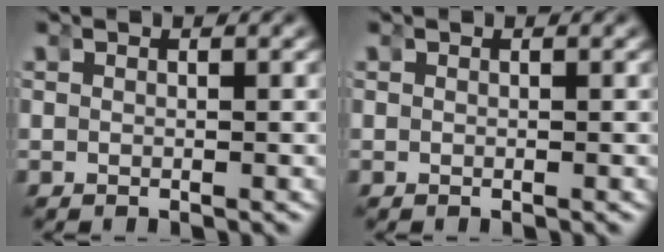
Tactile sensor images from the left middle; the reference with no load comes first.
{"total": 0.0}